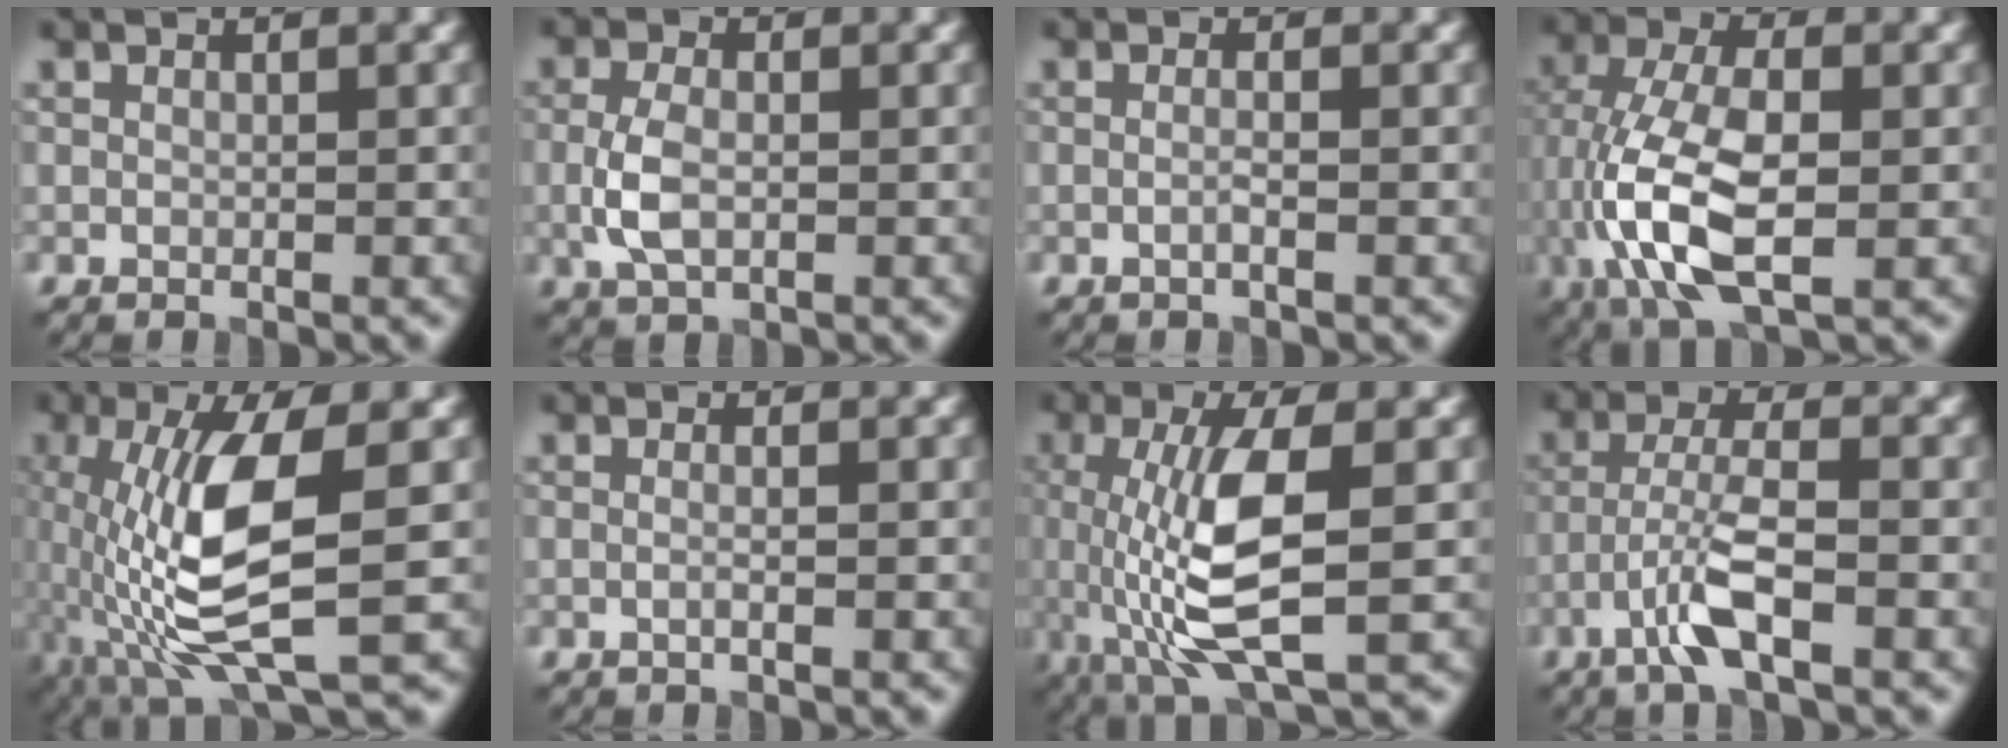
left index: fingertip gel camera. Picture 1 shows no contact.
{"total": 3.3, "force": [-0.4, 1.8, 2.7], "torque": [-0.063, -0.001, -0.009]}
{"total": 1.1, "force": [-0.3, 0.1, 1.0], "torque": [-0.018, 0.001, -0.009]}
{"total": 10.1, "force": [-1.8, 4.5, 8.9], "torque": [-0.188, 0.003, -0.041]}
{"total": 9.4, "force": [-1.6, 2.5, 8.9], "torque": [-0.186, 0.001, -0.032]}
{"total": 1.1, "force": [0.0, 0.3, 1.0], "torque": [-0.010, -0.012, -0.008]}
{"total": 8.2, "force": [-0.6, 2.3, 7.8], "torque": [-0.158, -0.005, -0.008]}
{"total": 4.4, "force": [-2.1, 0.7, 3.8], "torque": [-0.079, 0.008, -0.050]}